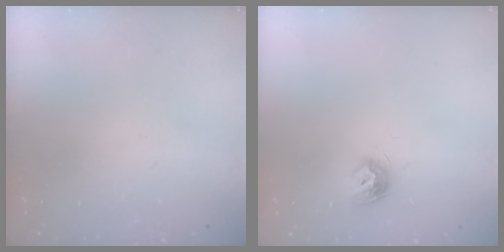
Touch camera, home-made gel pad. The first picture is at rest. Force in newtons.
{"total": 8.3, "press": 8.3, "slide": 0.2}